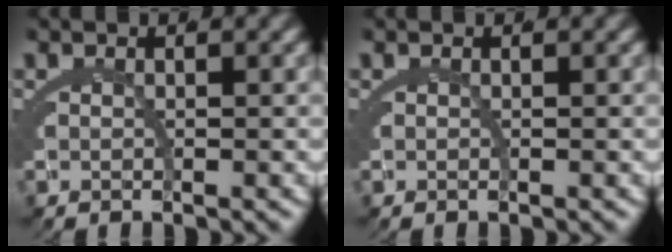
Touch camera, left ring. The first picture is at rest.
{"total": 0.0}